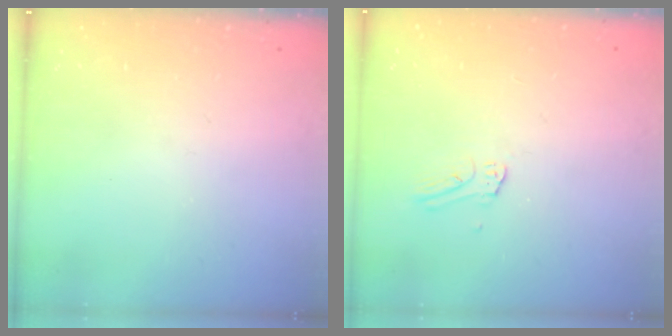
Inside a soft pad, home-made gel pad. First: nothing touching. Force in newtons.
{"total": 3.3, "press": 3.3, "slide": 0.3}